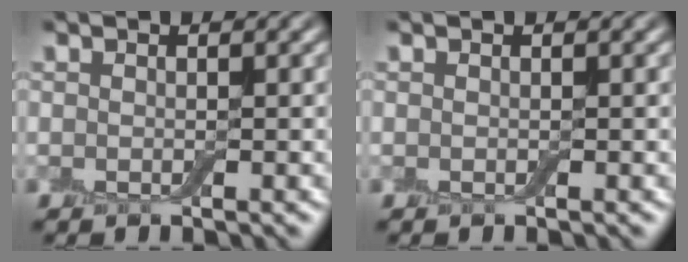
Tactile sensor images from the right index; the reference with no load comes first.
{"total": 0.0}